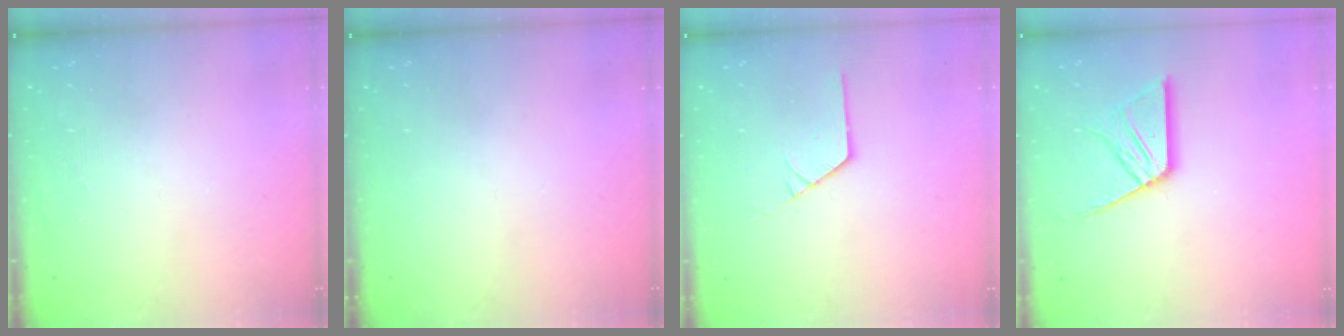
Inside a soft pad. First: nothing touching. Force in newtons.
{"total": 0.0}
{"total": 1.0, "press": 1.0, "slide": 0.1}
{"total": 13.7, "press": 13.7, "slide": 1.4}